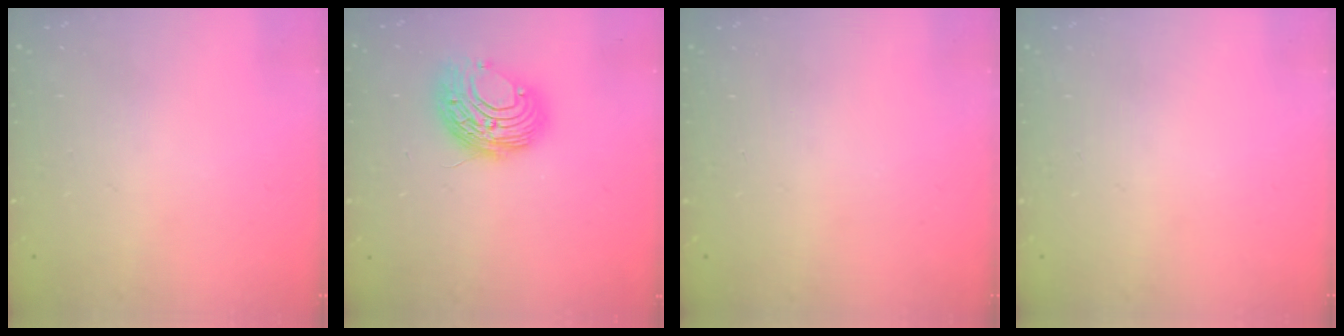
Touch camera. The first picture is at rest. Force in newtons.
{"total": 9.9, "press": 9.9, "slide": 0.4}
{"total": 0.0}
{"total": 0.0}